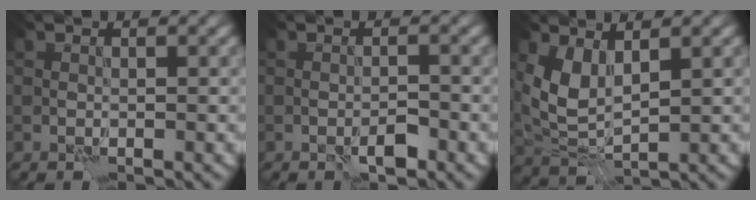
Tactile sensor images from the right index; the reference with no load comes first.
{"total": 1.7, "force": [-1.1, 0.6, 1.2], "torque": [-0.017, 0.004, -0.016]}
{"total": 3.5, "force": [2.2, 1.4, 2.4], "torque": [-0.061, -0.008, 0.053]}